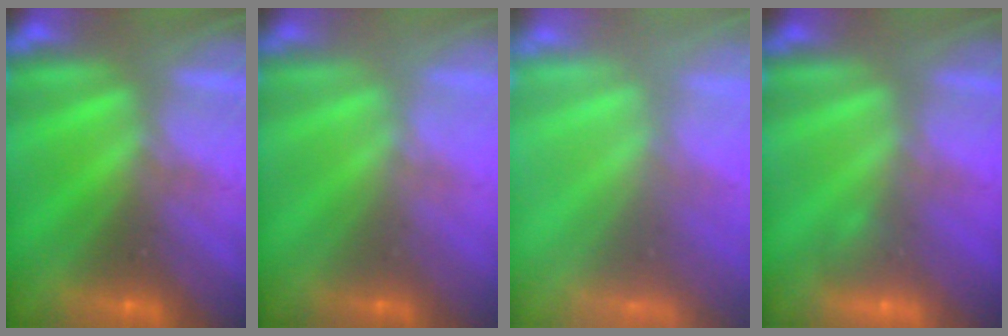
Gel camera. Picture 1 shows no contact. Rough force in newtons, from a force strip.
{"total": 2.2}
{"total": 6.4}
{"total": 2.8}